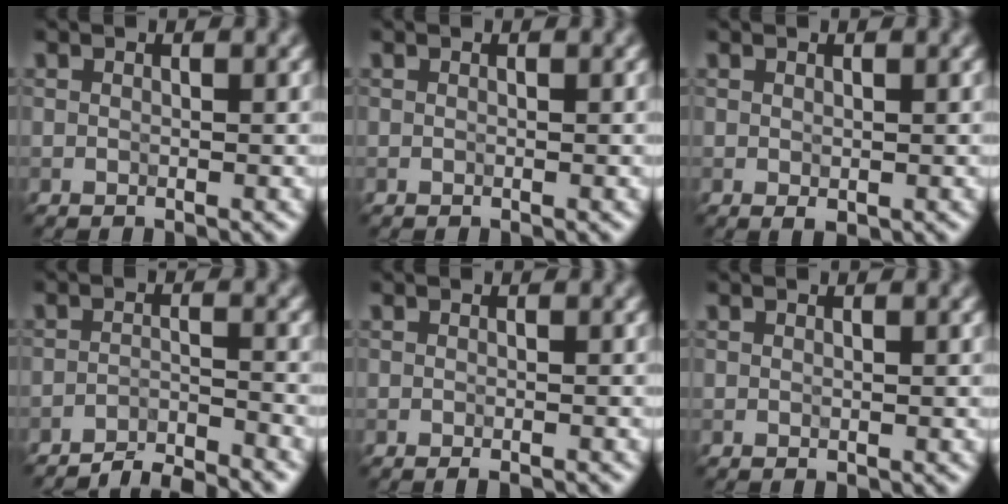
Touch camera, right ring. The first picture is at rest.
{"total": 0.0}
{"total": 0.6, "force": [-0.1, 0.4, 0.5], "torque": [-0.005, -0.002, 0.001]}
{"total": 4.2, "force": [-3.9, 0.5, 1.4], "torque": [-0.014, 0.002, -0.072]}
{"total": 1.2, "force": [-0.9, 0.2, 0.8], "torque": [-0.006, -0.001, -0.009]}
{"total": 0.0}